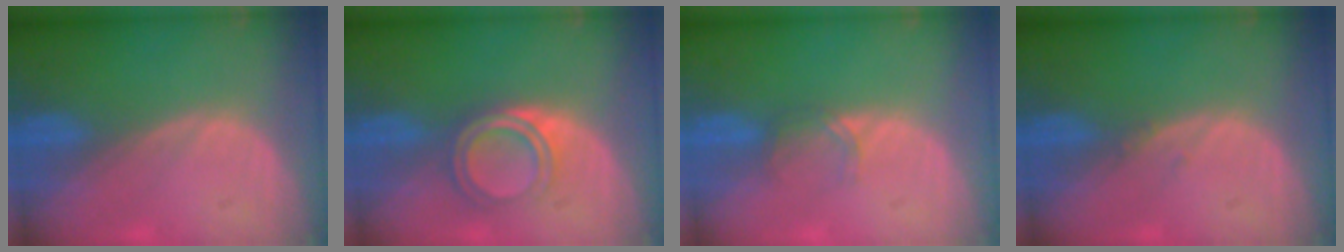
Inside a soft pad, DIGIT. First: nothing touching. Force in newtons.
{"total": 4.7, "press": 4.6, "slide": 0.9}
{"total": 1.9, "press": 1.9, "slide": 0.3}
{"total": 0.6, "press": 0.5, "slide": 0.1}